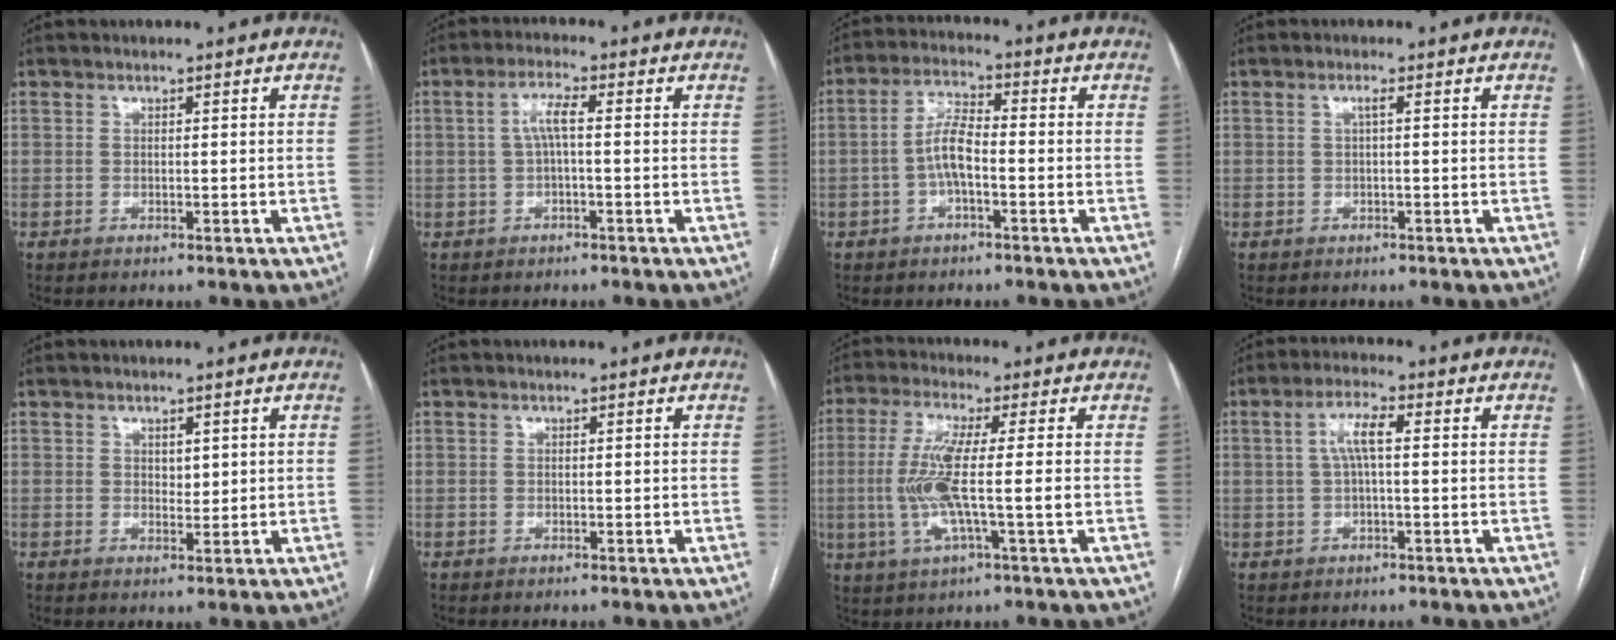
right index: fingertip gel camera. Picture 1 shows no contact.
{"total": 3.7, "force": [0.2, 0.5, 3.7], "torque": [-0.071, 0.014, 0.005]}
{"total": 5.8, "force": [-1.4, 1.7, 5.4], "torque": [-0.111, 0.014, -0.029]}
{"total": 0.9, "force": [0.1, -0.1, 0.9], "torque": [-0.017, 0.003, 0.001]}
{"total": 1.7, "force": [0.7, 1.0, 1.2], "torque": [-0.016, -0.004, 0.013]}
{"total": 0.0}
{"total": 9.3, "force": [-0.7, 0.3, 9.3], "torque": [-0.199, -0.002, -0.018]}
{"total": 4.7, "force": [0.7, 0.8, 4.6], "torque": [-0.089, 0.013, 0.013]}